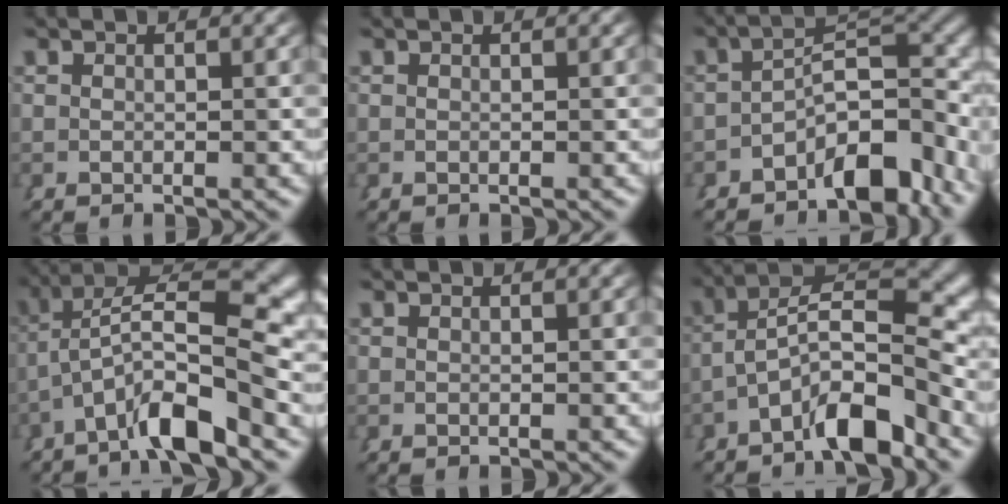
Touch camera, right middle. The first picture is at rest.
{"total": 0.0}
{"total": 6.0, "force": [-2.7, 1.9, 5.0], "torque": [-0.055, 0.000, -0.039]}
{"total": 8.7, "force": [0.9, 4.0, 7.7], "torque": [-0.125, -0.005, 0.010]}
{"total": 0.0}
{"total": 8.2, "force": [-0.8, 3.8, 7.1], "torque": [-0.111, -0.010, -0.017]}